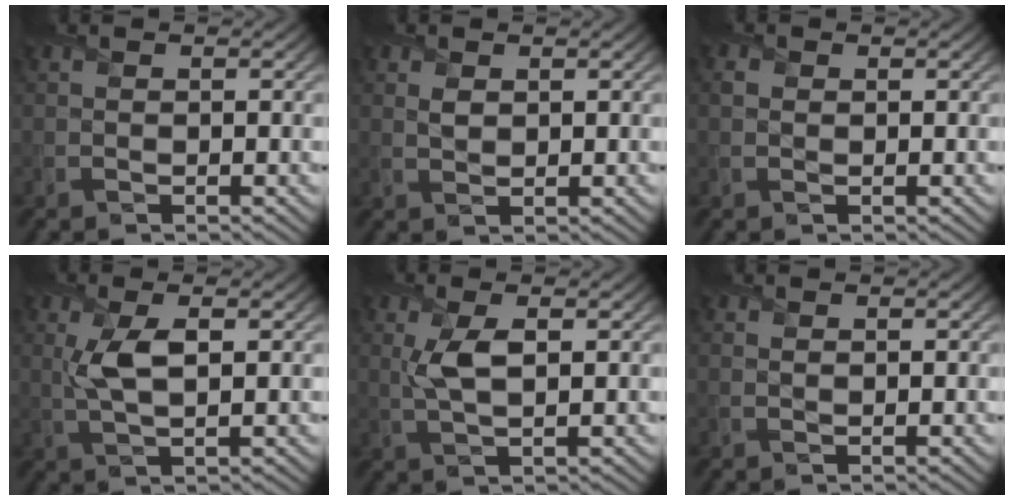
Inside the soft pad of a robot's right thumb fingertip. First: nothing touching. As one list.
[{"total": 1.1, "force": [0.5, 0.8, 0.4], "torque": [-0.010, -0.003, 0.016]}, {"total": 0.7, "force": [0.1, 0.7, 0.0], "torque": [0.002, -0.003, 0.004]}, {"total": 4.5, "force": [0.9, 1.6, 4.1], "torque": [-0.097, 0.001, 0.020]}, {"total": 3.9, "force": [0.9, 1.4, 3.6], "torque": [-0.085, 0.000, 0.019]}, {"total": 0.0}]